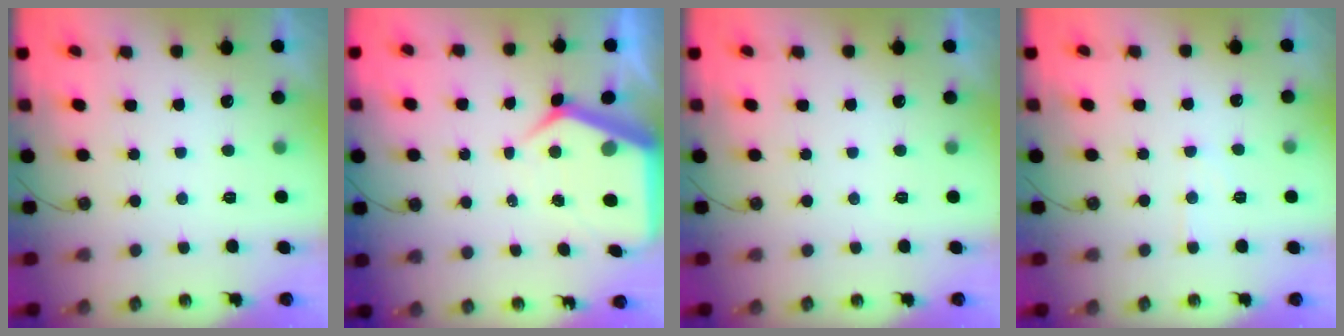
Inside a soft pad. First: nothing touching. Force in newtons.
{"total": 7.6, "press": 7.6, "slide": 0.8}
{"total": 0.0}
{"total": 4.7, "press": 4.6, "slide": 0.6}